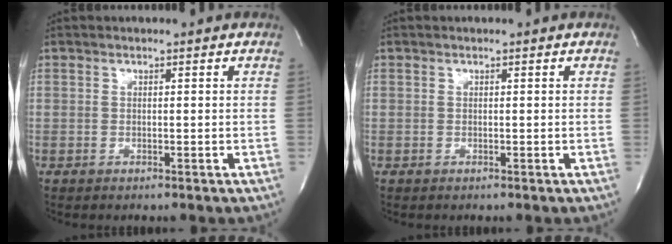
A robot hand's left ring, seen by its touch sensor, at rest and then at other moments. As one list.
[{"total": 0.0}]